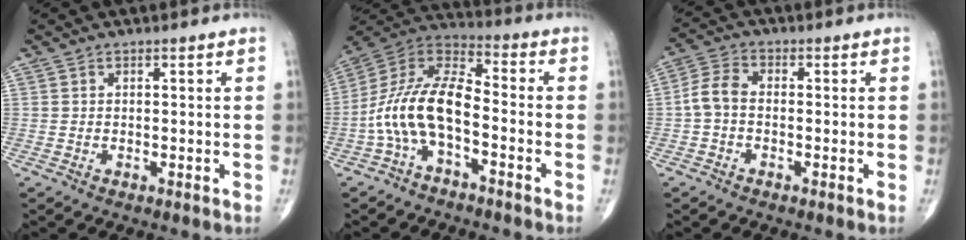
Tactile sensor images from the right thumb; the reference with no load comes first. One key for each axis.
{"total": 13.2, "fx": -4.2, "fy": 5.9, "fz": 11.1, "tx": -0.223, "ty": 0.062, "tz": -0.089}
{"total": 4.8, "fx": -0.8, "fy": 3.0, "fz": 3.7, "tx": -0.074, "ty": 0.016, "tz": -0.028}